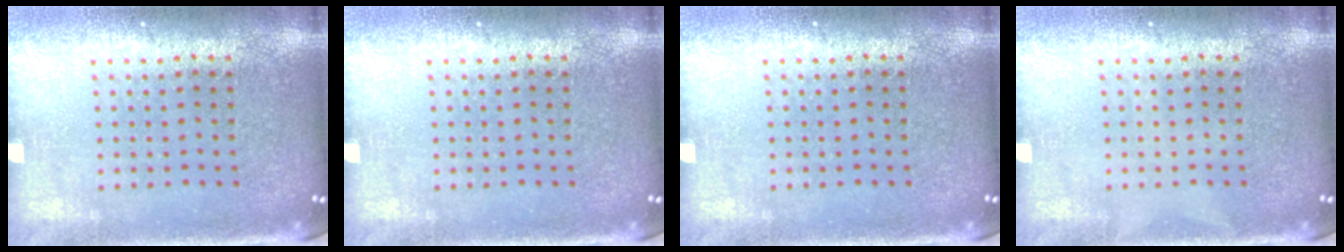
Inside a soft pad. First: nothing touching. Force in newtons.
{"total": 0.0}
{"total": 0.0}
{"total": 0.0}